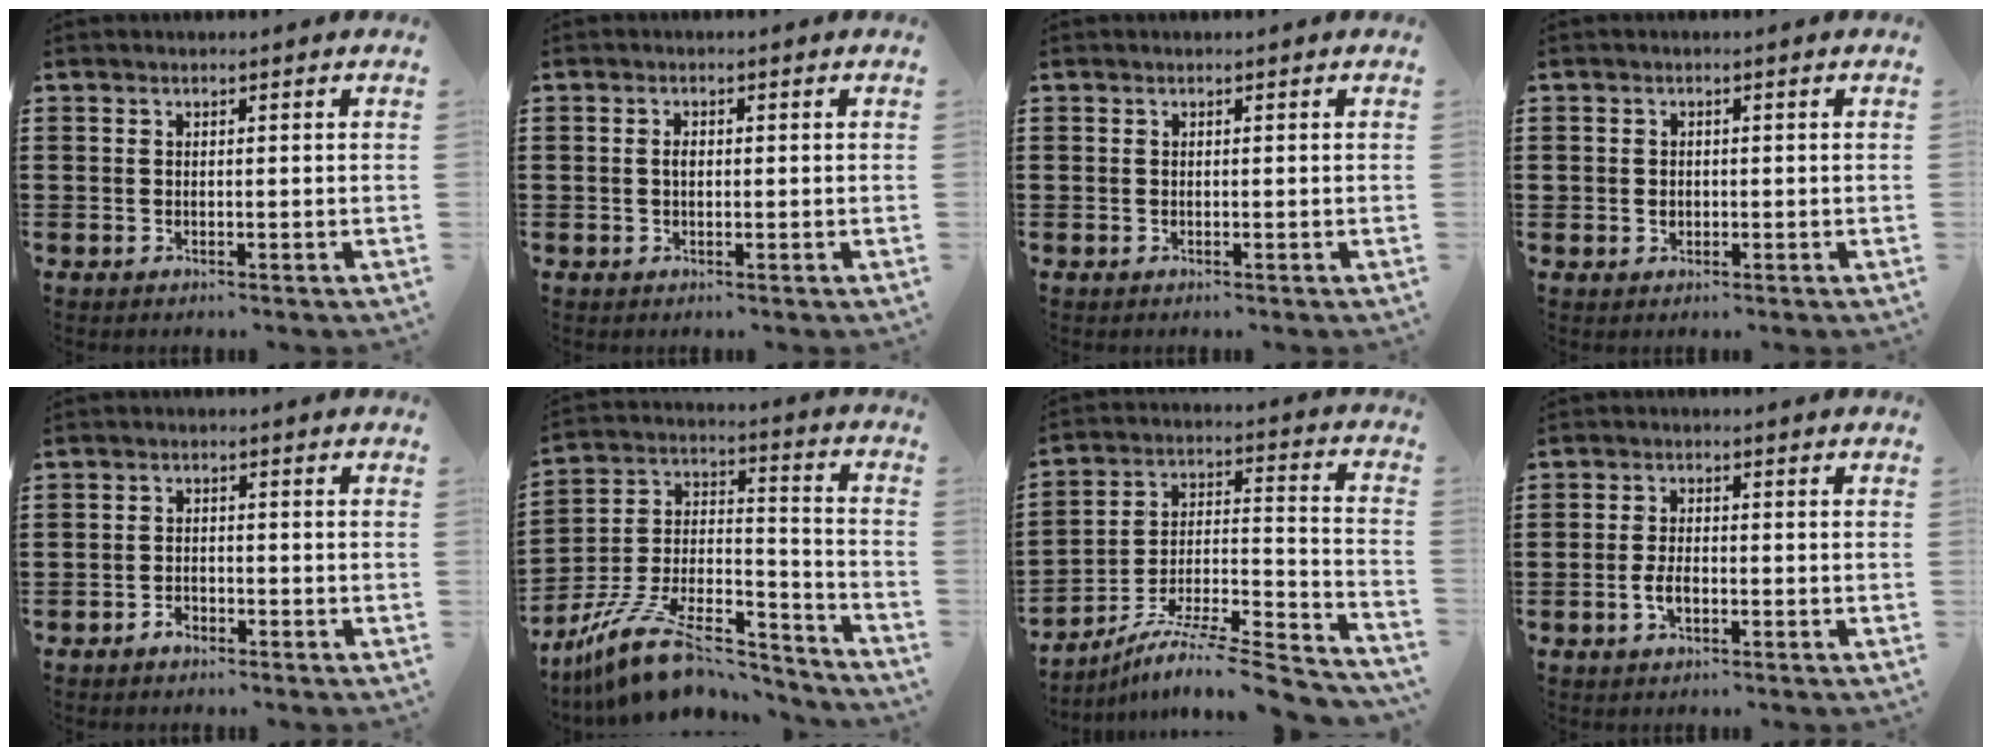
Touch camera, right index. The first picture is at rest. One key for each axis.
{"total": 1.4, "fx": 0.0, "fy": 0.7, "fz": 1.2, "tx": -0.024, "ty": 0.004, "tz": -0.001}
{"total": 0.0}
{"total": 1.0, "fx": -0.1, "fy": 1.0, "fz": 0.3, "tx": -0.008, "ty": 0.006, "tz": -0.003}
{"total": 1.6, "fx": -1.3, "fy": 0.9, "fz": 0.5, "tx": -0.012, "ty": 0.001, "tz": -0.027}
{"total": 14.3, "fx": -11.3, "fy": 4.8, "fz": 7.4, "tx": -0.138, "ty": 0.034, "tz": -0.206}
{"total": 8.4, "fx": -7.3, "fy": 0.8, "fz": 4.0, "tx": -0.059, "ty": 0.006, "tz": -0.145}
{"total": 3.0, "fx": -0.9, "fy": 1.6, "fz": 2.5, "tx": -0.054, "ty": 0.001, "tz": -0.018}